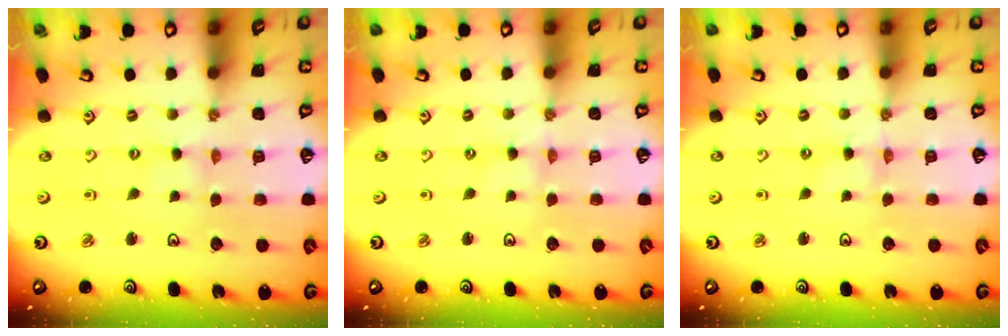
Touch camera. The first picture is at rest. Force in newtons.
{"total": 0.0}
{"total": 1.7, "press": 1.7, "slide": 0.2}